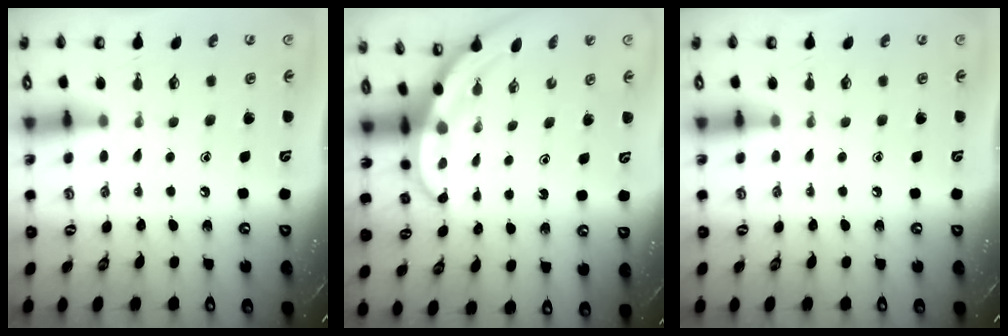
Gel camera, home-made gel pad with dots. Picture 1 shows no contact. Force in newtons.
{"total": 3.1, "press": 3.1, "slide": 0.0}
{"total": 0.0}